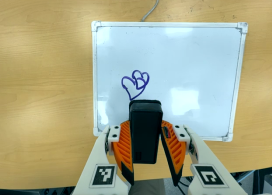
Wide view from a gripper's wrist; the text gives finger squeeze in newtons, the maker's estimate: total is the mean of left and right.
{"total": 7.0, "left": 5.4, "right": 8.6}